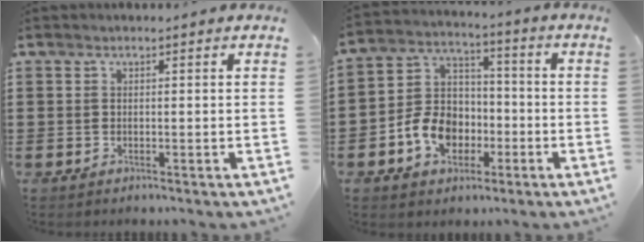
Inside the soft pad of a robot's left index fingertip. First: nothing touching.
{"total": 9.2, "force": [-3.7, 7.1, 4.5], "torque": [-0.117, 0.024, -0.072]}